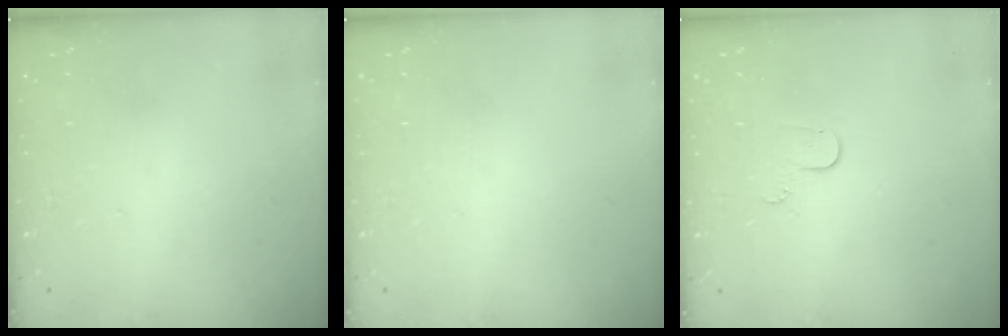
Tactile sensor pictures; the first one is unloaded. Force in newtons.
{"total": 0.0}
{"total": 3.5, "press": 3.5, "slide": 0.4}